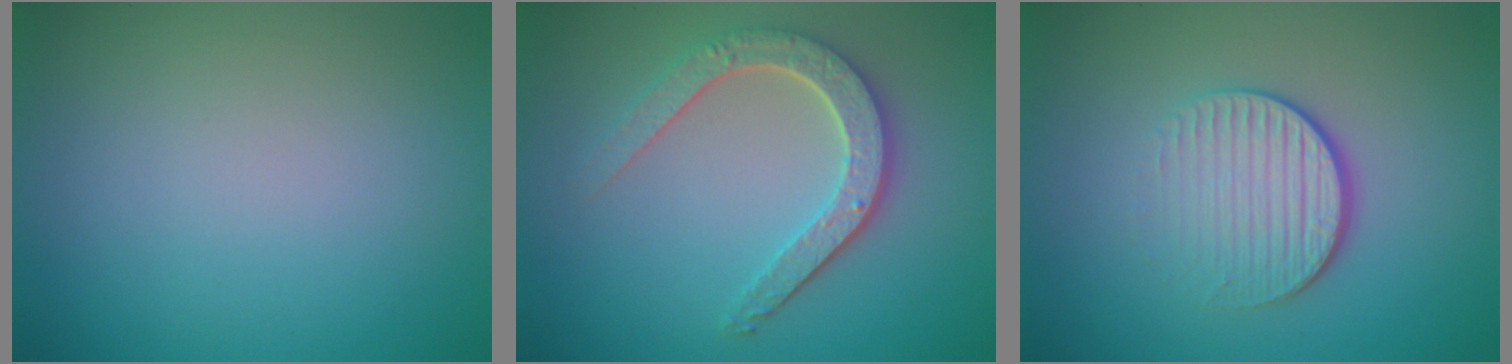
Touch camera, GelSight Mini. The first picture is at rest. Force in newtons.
{"total": 4.2, "press": 3.5, "slide": 2.3}
{"total": 4.0, "press": 2.7, "slide": 3.0}